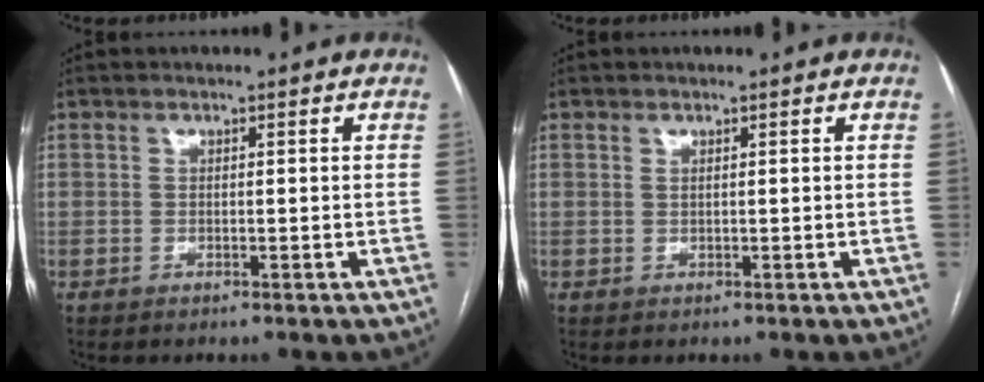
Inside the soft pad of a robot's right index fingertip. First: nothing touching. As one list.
[{"total": 0.0}]